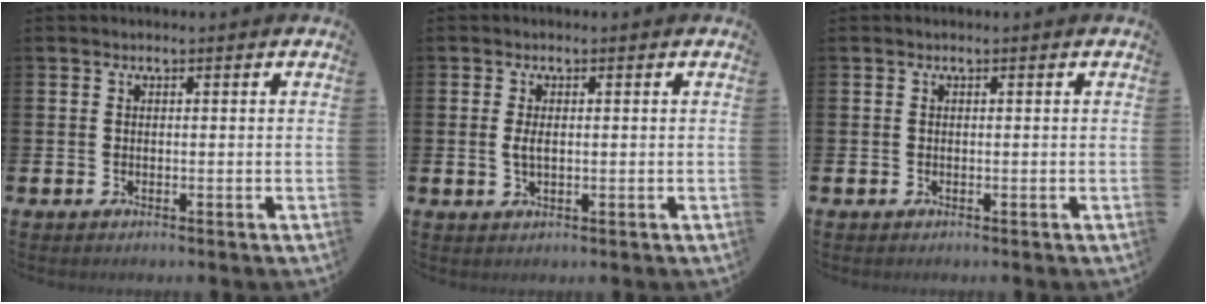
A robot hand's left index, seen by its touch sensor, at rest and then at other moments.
{"total": 1.8, "force": [0.2, 0.8, 1.6], "torque": [-0.029, 0.004, 0.001]}
{"total": 0.0}